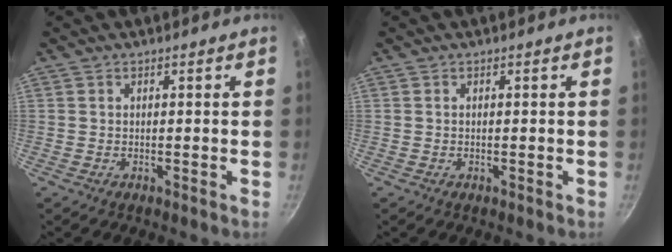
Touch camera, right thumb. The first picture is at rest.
{"total": 0.0}